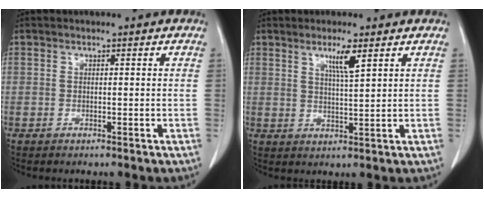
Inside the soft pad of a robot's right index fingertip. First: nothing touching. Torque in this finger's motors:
{"motor_torque": [0.10, 0.16, 0.13, 0.01]}